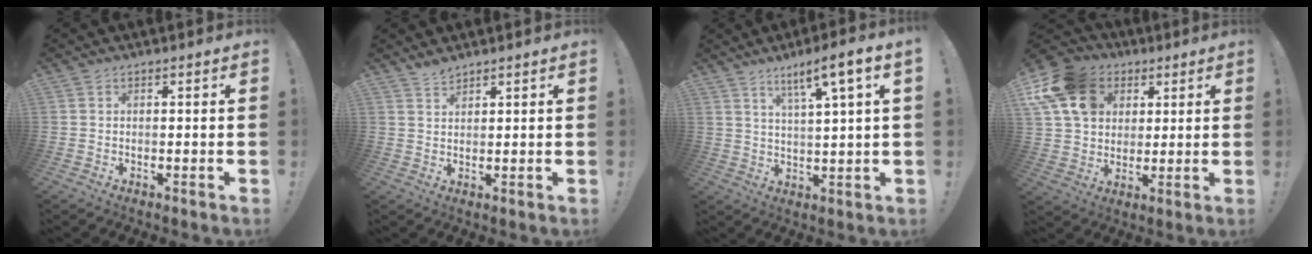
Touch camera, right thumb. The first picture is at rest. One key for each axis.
{"total": 2.7, "fx": 2.5, "fy": 0.6, "fz": 0.7, "tx": -0.001, "ty": -0.020, "tz": 0.044}
{"total": 7.4, "fx": 4.5, "fy": -0.2, "fz": 5.9, "tx": -0.090, "ty": -0.027, "tz": 0.067}
{"total": 14.0, "fx": 4.9, "fy": 11.0, "fz": 7.2, "tx": -0.141, "ty": -0.012, "tz": 0.098}